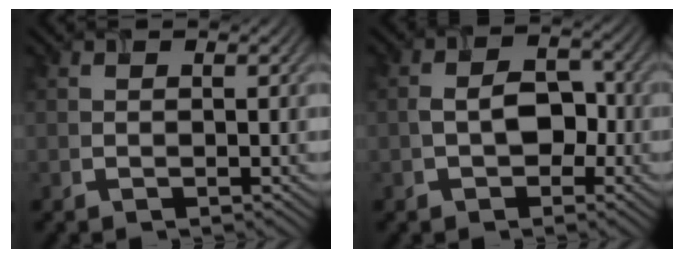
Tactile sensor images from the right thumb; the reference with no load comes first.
{"total": 4.5, "force": [-0.9, 3.1, 3.1], "torque": [-0.039, -0.001, -0.020]}